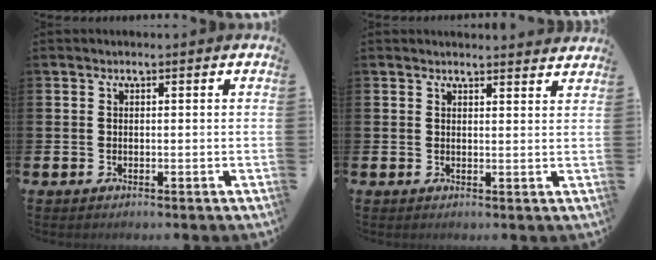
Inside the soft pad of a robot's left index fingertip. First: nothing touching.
{"total": 2.2, "force": [2.2, 0.0, -0.1], "torque": [0.011, -0.019, 0.037]}